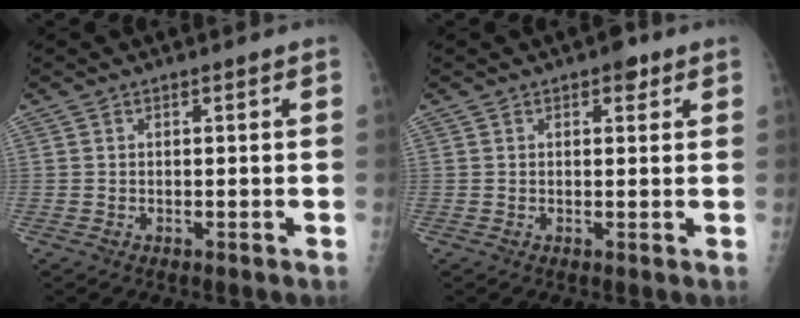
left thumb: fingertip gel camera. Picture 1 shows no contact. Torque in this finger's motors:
{"motor_torque": [0.29, -0.10, 0.15, -0.12, 0.00]}